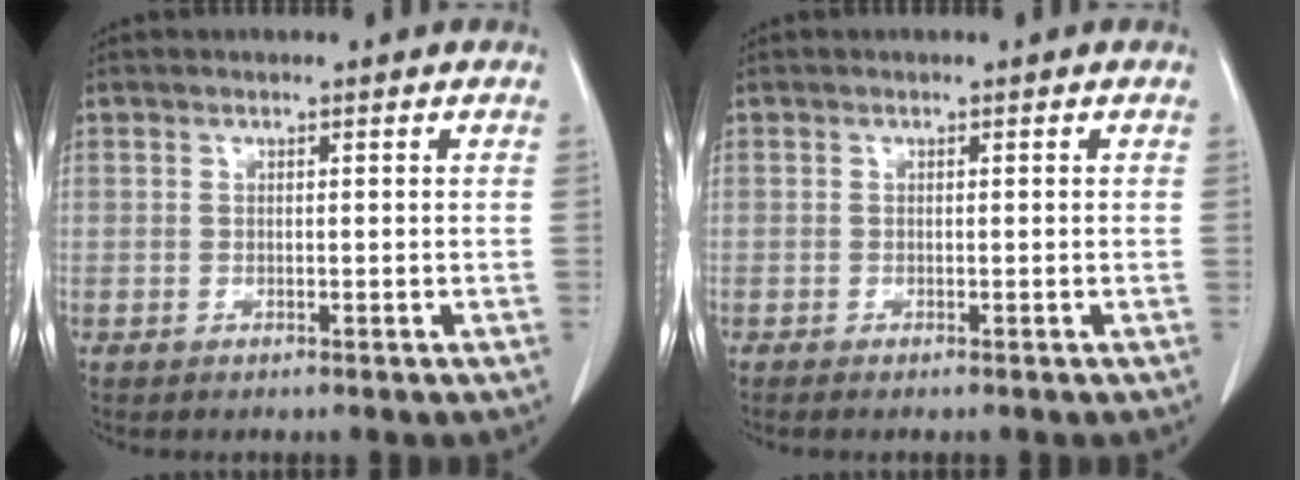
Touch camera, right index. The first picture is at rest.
{"total": 0.5, "force": [-0.4, -0.1, 0.3], "torque": [-0.009, -0.001, -0.008]}